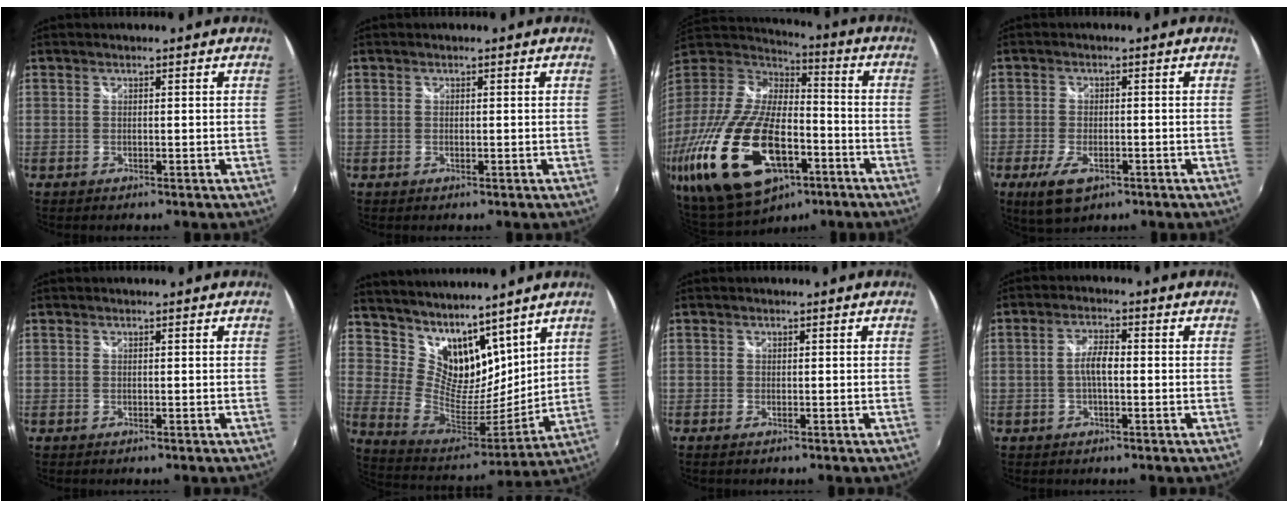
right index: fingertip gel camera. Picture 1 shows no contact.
{"total": 0.0}
{"total": 30.8, "force": [-13.3, 14.7, 23.5], "torque": [-0.498, -0.058, -0.231]}
{"total": 7.0, "force": [-3.7, 3.3, 4.9], "torque": [-0.115, -0.017, -0.064]}
{"total": 0.0}
{"total": 15.5, "force": [11.7, 7.7, 6.5], "torque": [-0.135, -0.009, 0.228]}
{"total": 0.6, "force": [-0.5, 0.4, 0.2], "torque": [-0.005, -0.005, -0.010]}
{"total": 3.6, "force": [-0.6, 1.1, 3.4], "torque": [-0.068, 0.008, -0.011]}